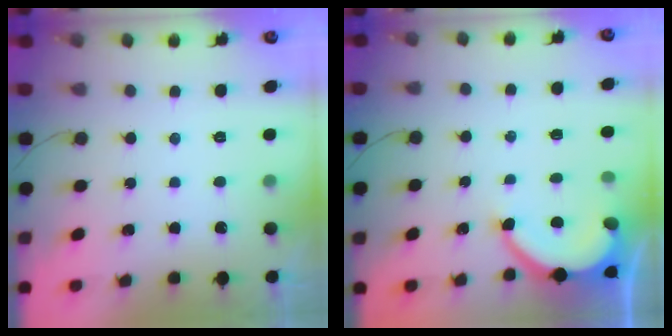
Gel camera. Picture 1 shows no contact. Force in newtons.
{"total": 6.9, "press": 6.9, "slide": 0.5}